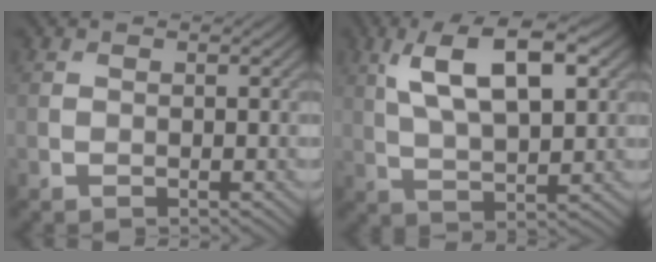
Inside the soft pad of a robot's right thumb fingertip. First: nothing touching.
{"total": 11.0, "force": [4.1, 4.4, 9.2], "torque": [-0.170, 0.008, 0.072]}